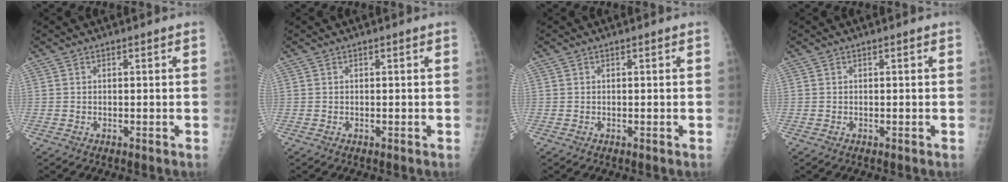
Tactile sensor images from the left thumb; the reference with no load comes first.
{"total": 0.0}
{"total": 0.0}
{"total": 0.0}